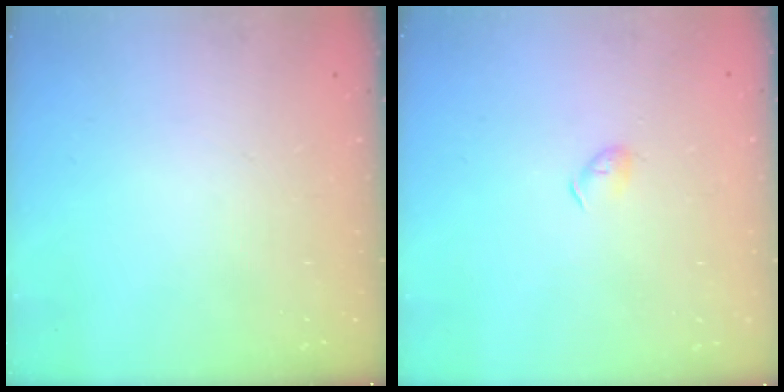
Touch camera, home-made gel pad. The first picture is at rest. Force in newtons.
{"total": 3.5, "press": 3.4, "slide": 0.6}